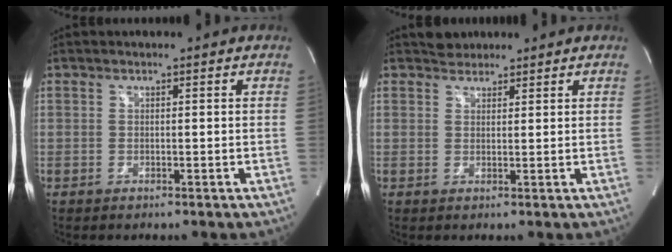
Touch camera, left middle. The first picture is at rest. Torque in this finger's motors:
{"motor_torque": [0.06, -0.03, -0.08, 0.01]}